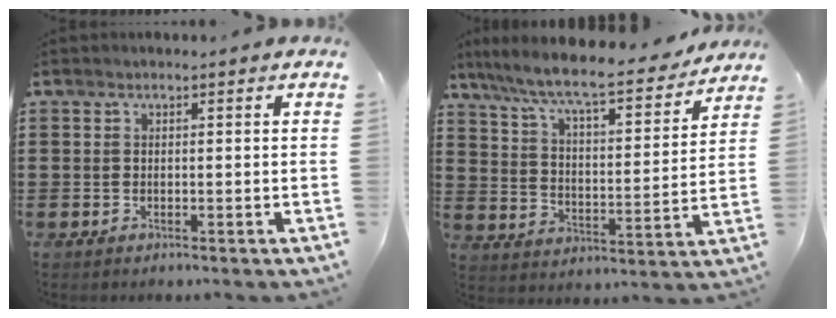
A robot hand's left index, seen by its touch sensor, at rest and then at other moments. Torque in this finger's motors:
{"motor_torque": [1.09, -1.06, 0.46, 0.21]}